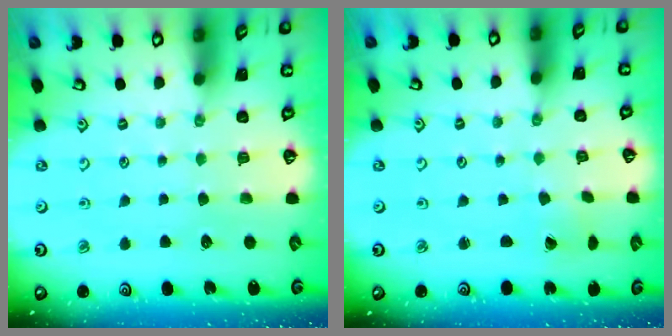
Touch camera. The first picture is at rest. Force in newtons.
{"total": 0.0}